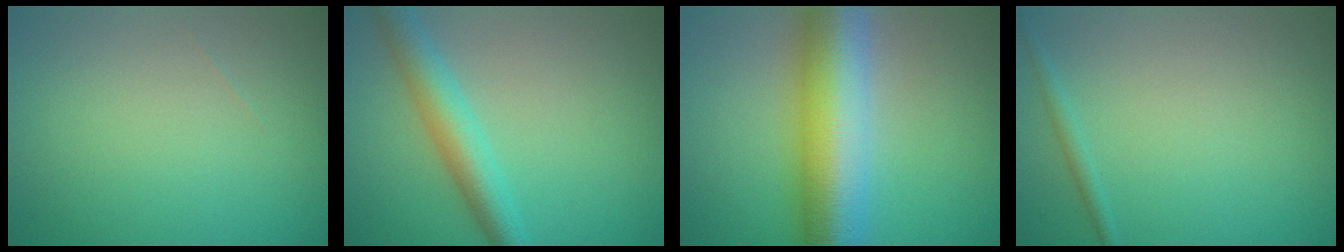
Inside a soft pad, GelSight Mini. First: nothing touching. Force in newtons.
{"total": 5.0, "press": 5.0, "slide": 0.3}
{"total": 12.2, "press": 12.2, "slide": 0.1}
{"total": 1.0, "press": 1.0, "slide": 0.1}